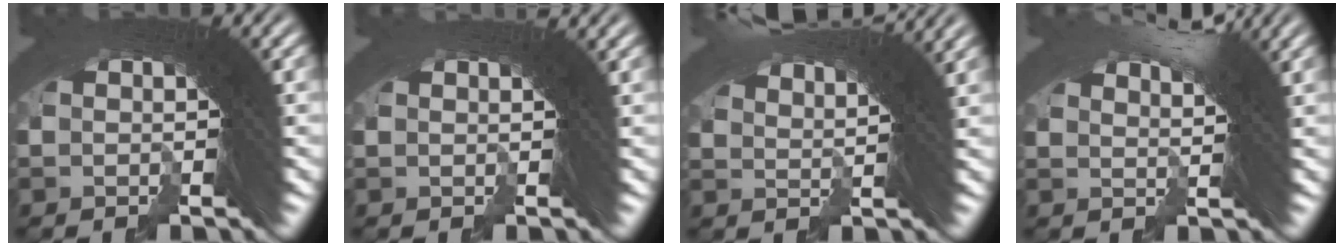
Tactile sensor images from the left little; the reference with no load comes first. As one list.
[{"total": 1.7, "force": [1.4, -0.7, 0.7], "torque": [-0.005, 0.007, 0.022]}, {"total": 6.8, "force": [5.9, -0.1, 3.4], "torque": [-0.053, 0.018, 0.093]}, {"total": 3.6, "force": [2.9, -0.8, 2.1], "torque": [-0.023, 0.006, 0.048]}]